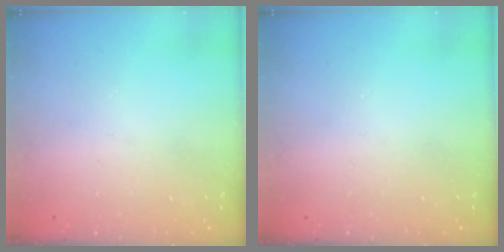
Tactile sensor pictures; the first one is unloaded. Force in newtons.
{"total": 0.0}